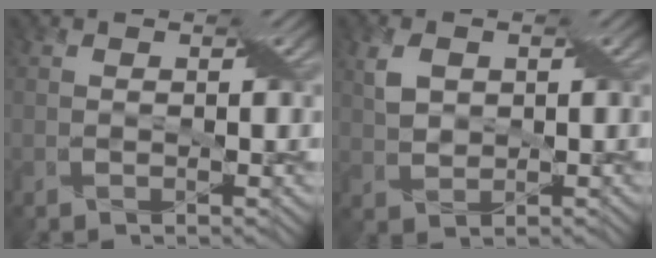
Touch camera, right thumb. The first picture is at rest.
{"total": 3.4, "force": [1.0, 2.4, 2.2], "torque": [-0.052, 0.005, 0.021]}